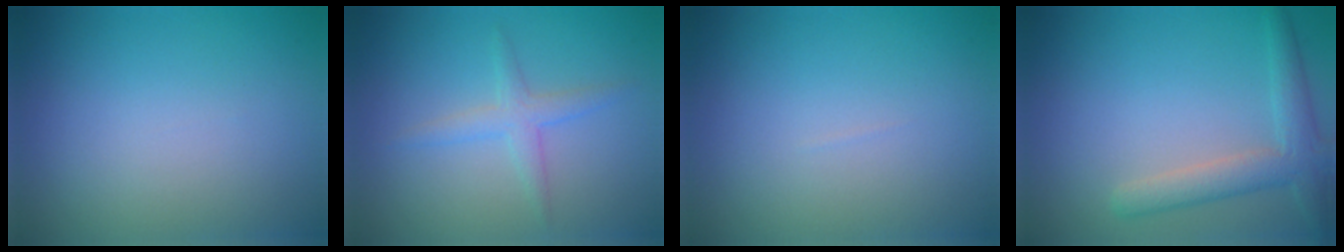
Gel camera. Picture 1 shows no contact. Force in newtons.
{"total": 2.2, "press": 2.2, "slide": 0.1}
{"total": 0.0}
{"total": 3.7, "press": 3.6, "slide": 0.4}